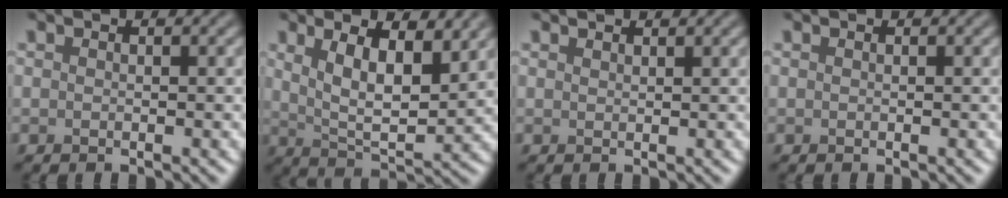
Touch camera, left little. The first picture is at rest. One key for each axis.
{"total": 7.1, "fx": 3.0, "fy": 3.0, "fz": 5.7, "tx": -0.104, "ty": -0.008, "tz": 0.054}
{"total": 0.8, "fx": 0.7, "fy": 0.1, "fz": 0.1, "tx": 0.000, "ty": 0.000, "tz": 0.013}
{"total": 0.0}